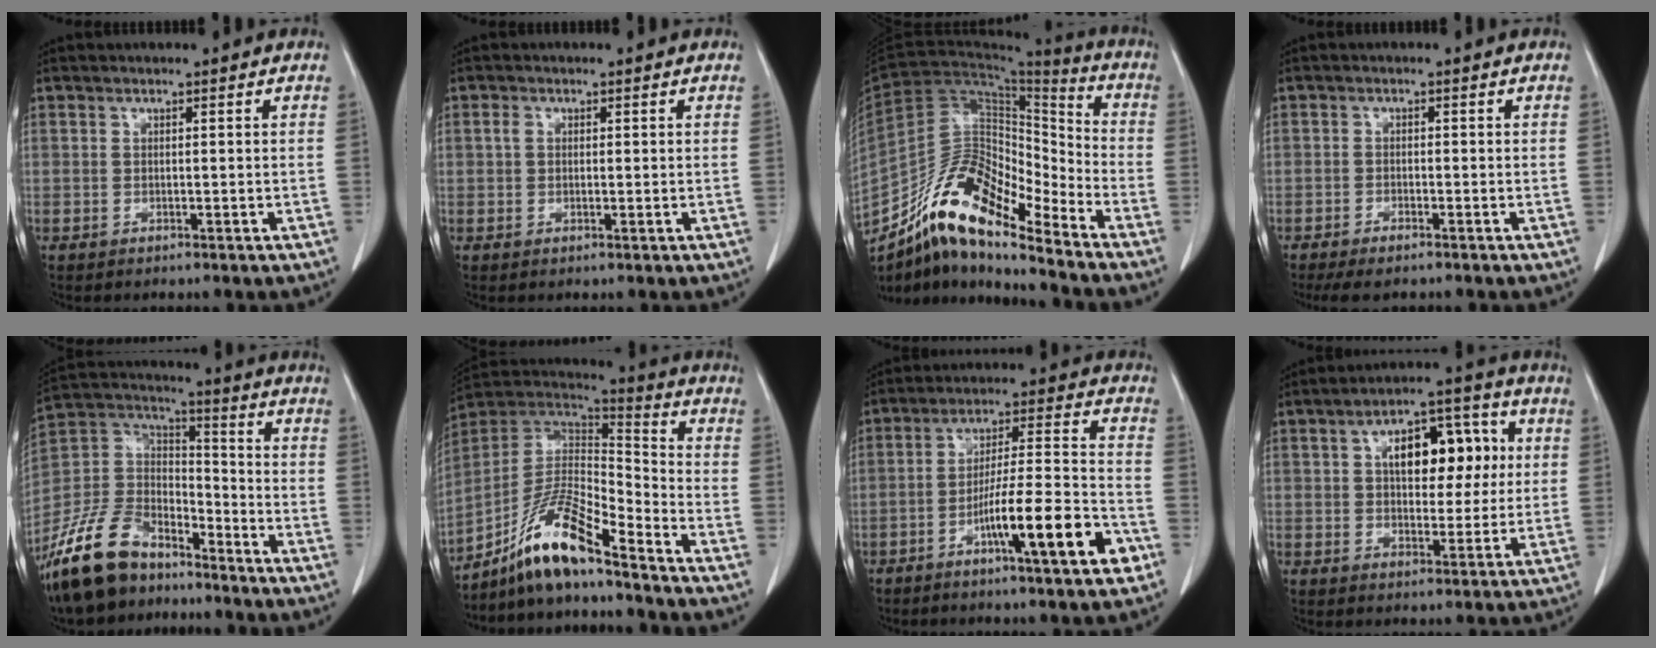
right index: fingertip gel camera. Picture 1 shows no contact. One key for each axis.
{"total": 1.7, "fx": 0.4, "fy": 1.2, "fz": 1.1, "tx": -0.025, "ty": 0.005, "tz": 0.006}
{"total": 14.5, "fx": -11.5, "fy": 3.6, "fz": 8.0, "tx": -0.140, "ty": 0.043, "tz": -0.206}
{"total": 3.7, "fx": -2.8, "fy": 1.1, "fz": 2.0, "tx": -0.033, "ty": -0.006, "tz": -0.045}
{"total": 15.6, "fx": -12.1, "fy": 7.4, "fz": 6.5, "tx": -0.141, "ty": 0.025, "tz": -0.231}
{"total": 13.0, "fx": -9.6, "fy": 1.6, "fz": 8.5, "tx": -0.161, "ty": 0.017, "tz": -0.177}
{"total": 14.6, "fx": -6.6, "fy": 0.9, "fz": 12.9, "tx": -0.208, "ty": 0.003, "tz": -0.105}
{"total": 11.7, "fx": 2.6, "fy": 6.0, "fz": 9.7, "tx": -0.138, "ty": 0.033, "tz": 0.040}